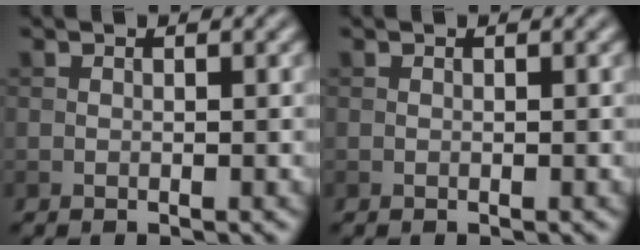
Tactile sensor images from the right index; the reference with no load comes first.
{"total": 0.0}